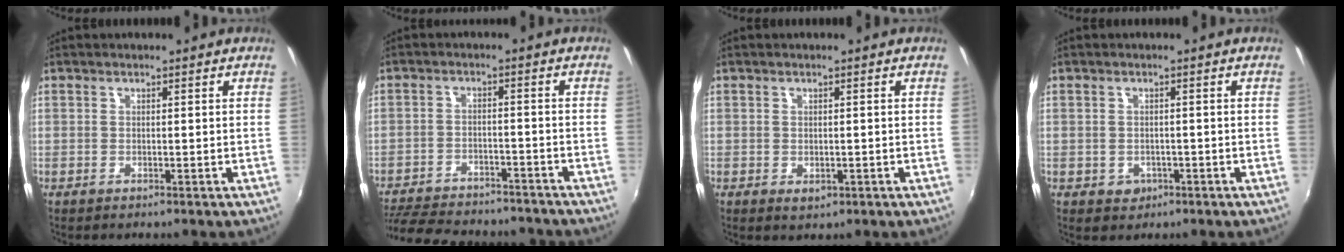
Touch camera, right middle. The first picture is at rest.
{"total": 19.6, "force": [-16.9, 6.0, 8.0], "torque": [-0.175, -0.012, -0.233]}
{"total": 1.6, "force": [-0.3, 1.1, 1.0], "torque": [-0.015, -0.003, -0.001]}
{"total": 2.8, "force": [-0.9, 2.5, 0.9], "torque": [-0.023, -0.003, -0.007]}